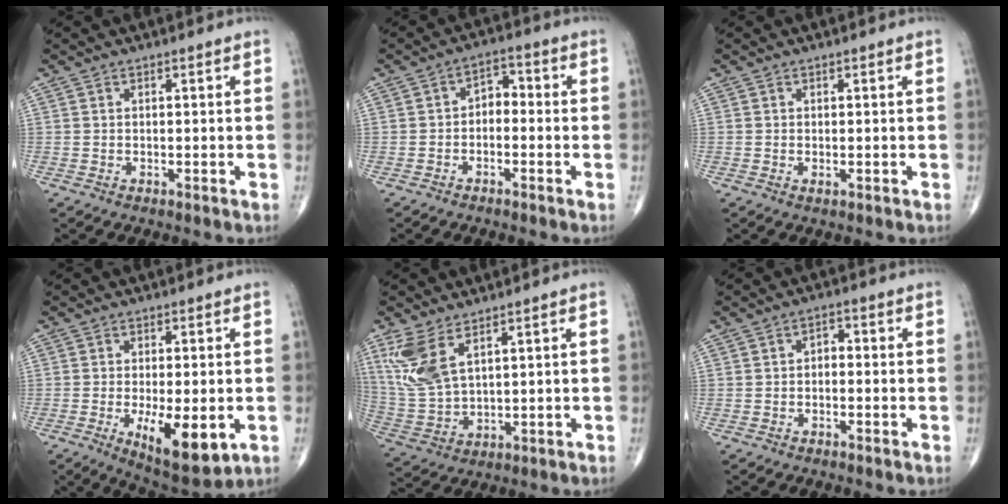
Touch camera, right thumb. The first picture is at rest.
{"total": 4.1, "force": [-1.0, 2.7, 2.9], "torque": [-0.030, 0.028, -0.028]}
{"total": 0.5, "force": [-0.1, 0.3, 0.4], "torque": [-0.007, -0.002, -0.001]}
{"total": 11.3, "force": [-3.0, 4.3, 10.0], "torque": [-0.148, -0.020, -0.038]}
{"total": 9.6, "force": [5.2, 4.1, 7.0], "torque": [-0.159, -0.017, 0.119]}
{"total": 2.2, "force": [-0.4, 1.5, 1.6], "torque": [-0.014, 0.013, -0.014]}